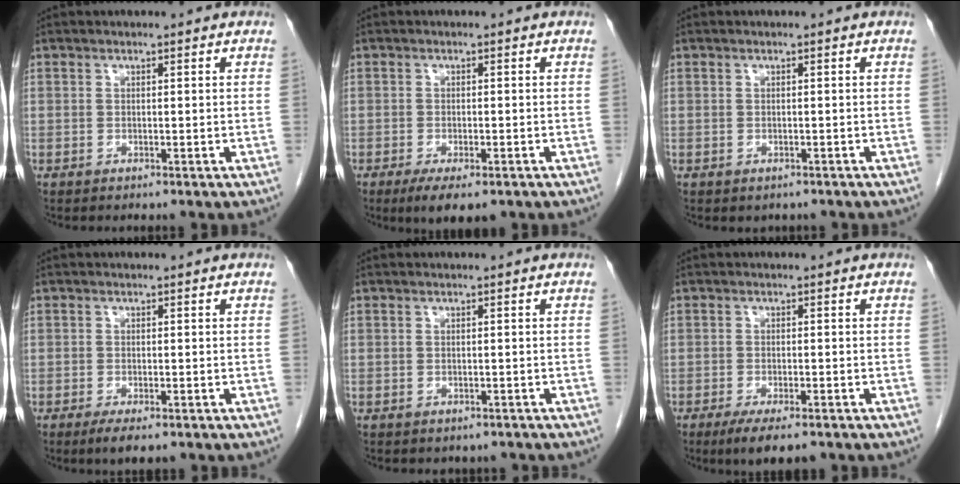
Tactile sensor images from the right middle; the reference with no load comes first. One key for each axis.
{"total": 5.6, "fx": -3.7, "fy": 1.7, "fz": 3.9, "tx": -0.056, "ty": -0.011, "tz": -0.054}
{"total": 0.9, "fx": -0.6, "fy": 0.6, "fz": 0.1, "tx": -0.003, "ty": 0.001, "tz": -0.006}
{"total": 3.3, "fx": -2.2, "fy": 1.0, "fz": 2.3, "tx": -0.036, "ty": -0.005, "tz": -0.031}
{"total": 1.5, "fx": -1.2, "fy": 0.9, "fz": 0.2, "tx": -0.005, "ty": 0.001, "tz": -0.014}
{"total": 6.2, "fx": -4.4, "fy": 1.4, "fz": 4.1, "tx": -0.060, "ty": -0.013, "tz": -0.065}